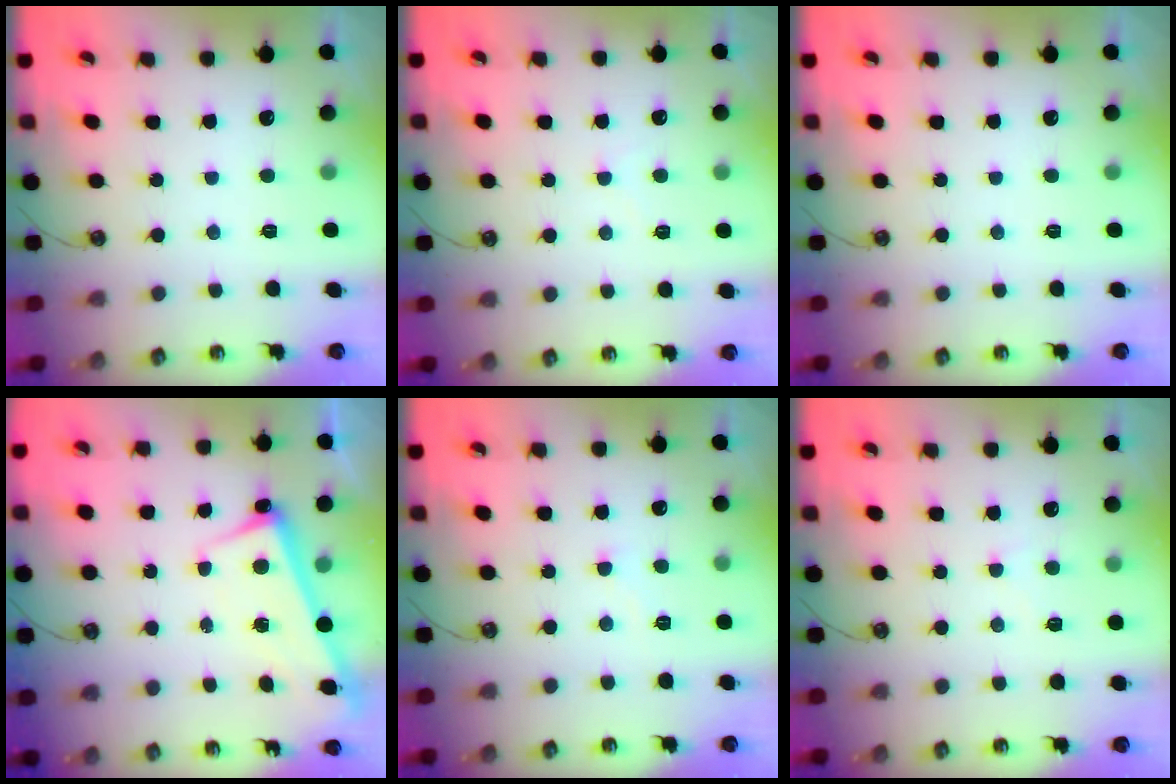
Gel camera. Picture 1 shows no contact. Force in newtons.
{"total": 0.8, "press": 0.8, "slide": 0.2}
{"total": 0.0}
{"total": 2.6, "press": 2.6, "slide": 0.5}
{"total": 5.0, "press": 5.0, "slide": 0.4}
{"total": 1.9, "press": 1.8, "slide": 0.3}